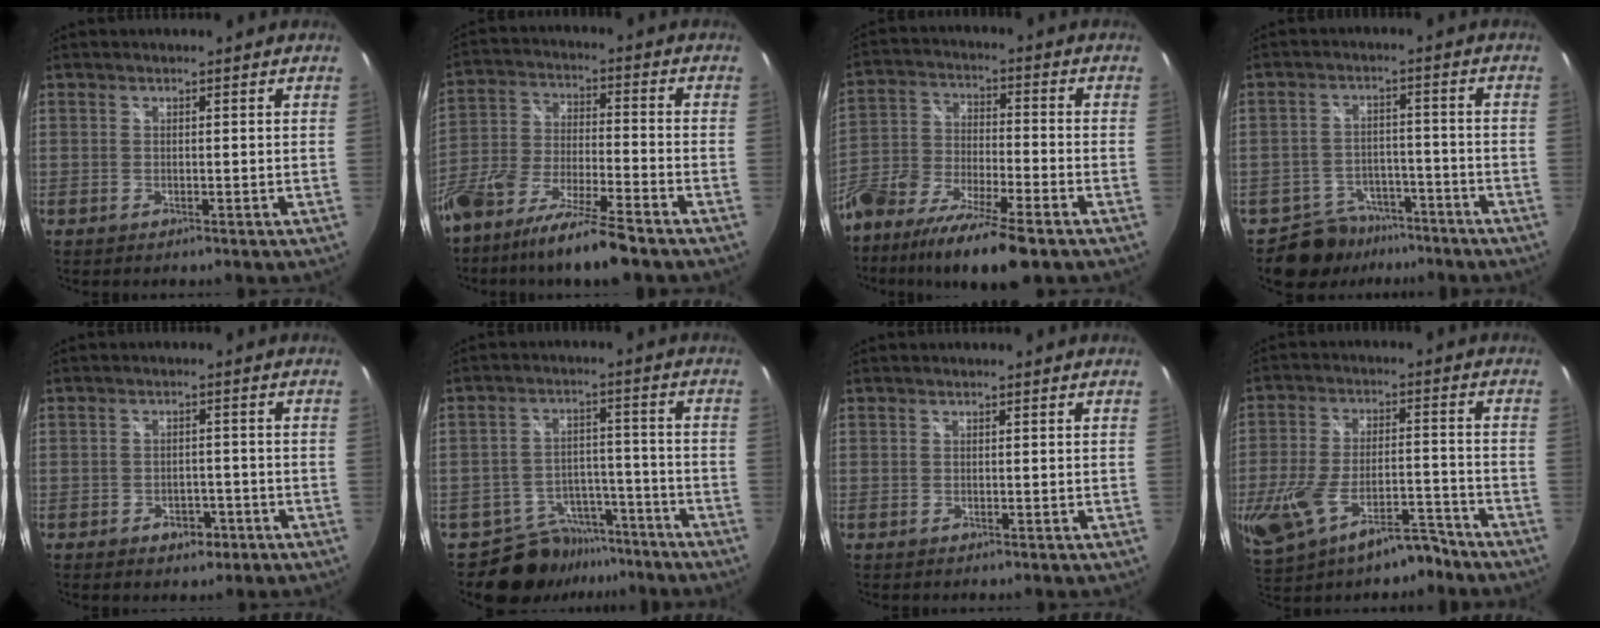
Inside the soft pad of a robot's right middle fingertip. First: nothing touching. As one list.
[{"total": 13.7, "force": [-10.6, 1.6, 8.5], "torque": [-0.179, -0.025, -0.198]}, {"total": 17.1, "force": [-11.0, 4.9, 12.2], "torque": [-0.254, -0.048, -0.208]}, {"total": 8.0, "force": [-6.5, 4.7, 0.4], "torque": [-0.020, 0.018, -0.092]}, {"total": 4.1, "force": [-2.4, 2.8, 1.8], "torque": [-0.038, 0.003, -0.026]}, {"total": 10.4, "force": [-8.5, 5.9, 0.8], "torque": [-0.027, 0.028, -0.118]}, {"total": 0.0}, {"total": 15.8, "force": [-9.5, 7.2, 10.3], "torque": [-0.222, -0.019, -0.150]}]